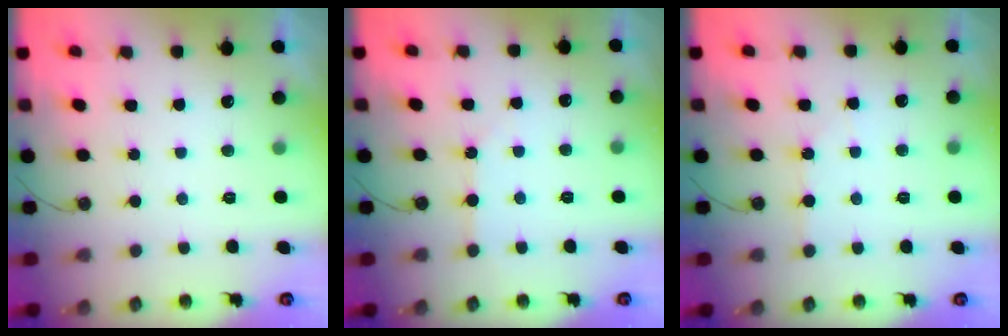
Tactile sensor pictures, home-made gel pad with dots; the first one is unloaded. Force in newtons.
{"total": 3.2, "press": 3.2, "slide": 0.5}
{"total": 3.6, "press": 3.6, "slide": 0.6}